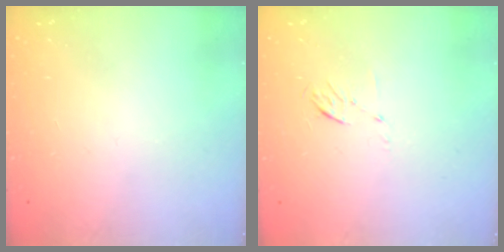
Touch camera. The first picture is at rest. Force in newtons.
{"total": 4.0, "press": 3.7, "slide": 1.3}